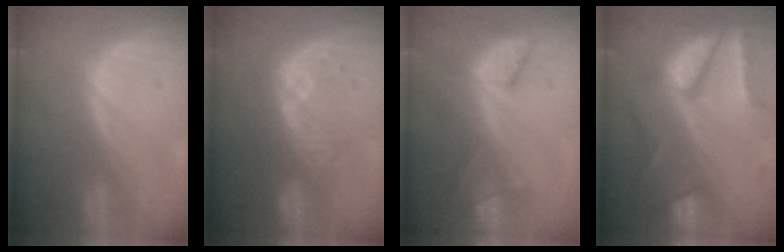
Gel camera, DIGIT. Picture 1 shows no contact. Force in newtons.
{"total": 7.8, "press": 7.5, "slide": 2.0}
{"total": 8.3, "press": 7.2, "slide": 4.1}
{"total": 10.3, "press": 8.8, "slide": 5.5}